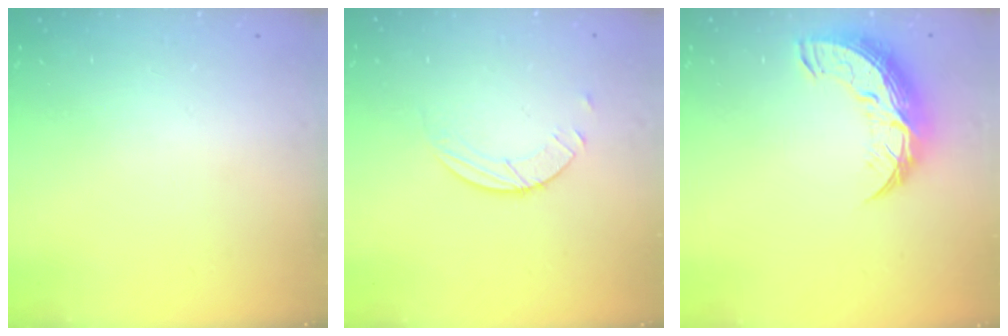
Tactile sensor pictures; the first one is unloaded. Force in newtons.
{"total": 2.5, "press": 2.4, "slide": 0.2}
{"total": 11.5, "press": 11.4, "slide": 0.7}